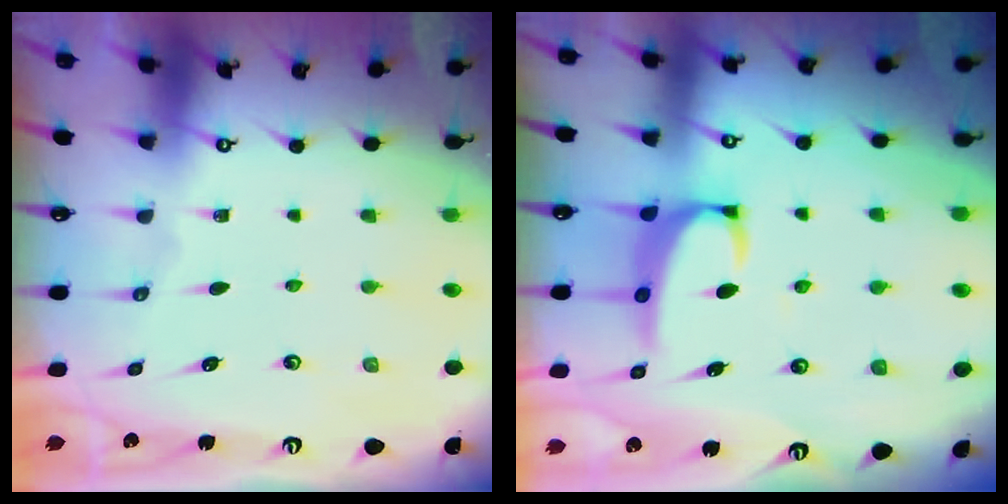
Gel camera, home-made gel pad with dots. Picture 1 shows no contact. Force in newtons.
{"total": 3.5, "press": 3.4, "slide": 0.7}